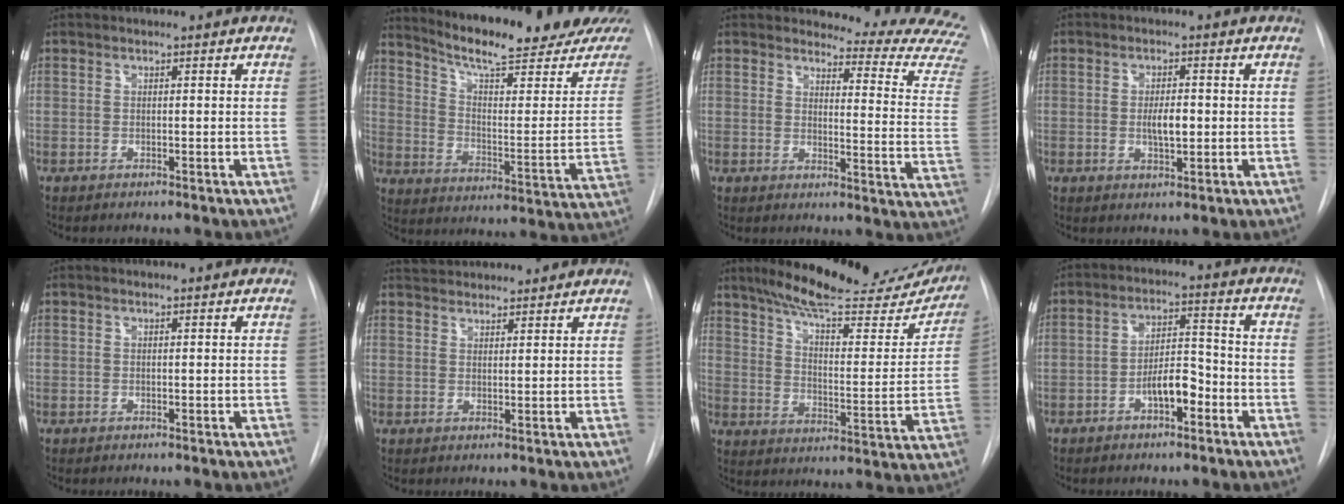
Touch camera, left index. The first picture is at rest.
{"total": 23.3, "force": [20.6, 1.3, 10.7], "torque": [-0.158, -0.077, 0.274]}
{"total": 17.1, "force": [16.8, 0.9, 2.7], "torque": [-0.015, -0.150, 0.161]}
{"total": 3.6, "force": [-0.2, 1.2, 3.4], "torque": [-0.058, -0.001, -0.002]}
{"total": 0.0}
{"total": 6.6, "force": [6.3, 1.3, 1.4], "torque": [-0.022, 0.038, 0.094]}
{"total": 25.9, "force": [21.8, 5.9, 12.6], "torque": [-0.181, -0.025, 0.285]}
{"total": 5.9, "force": [-2.9, 2.2, 4.7], "torque": [-0.083, 0.018, -0.047]}